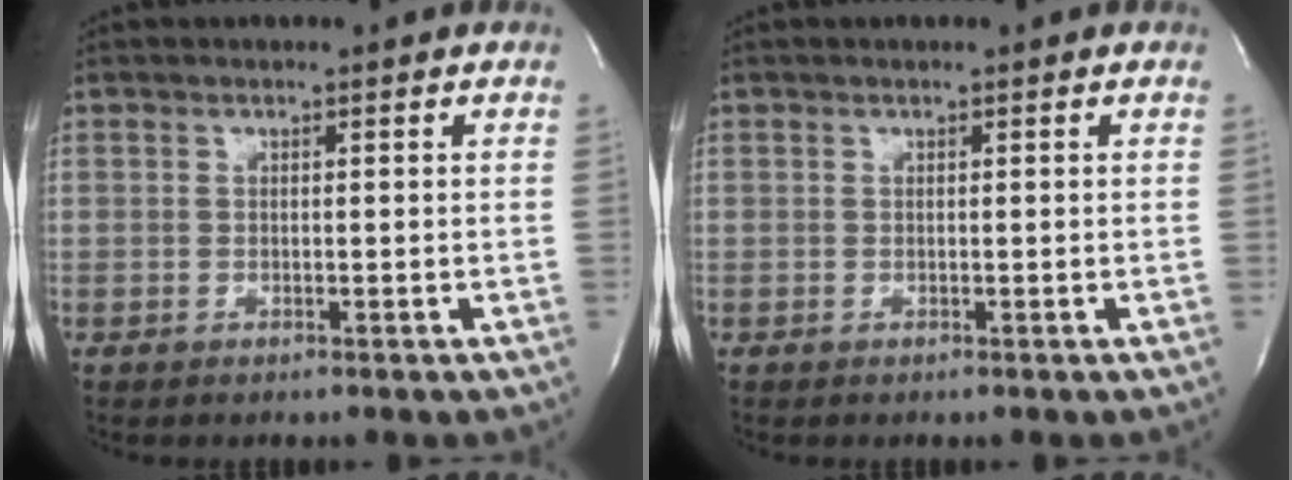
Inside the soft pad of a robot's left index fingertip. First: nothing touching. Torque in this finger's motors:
{"motor_torque": [0.34, -0.13, 0.01, -0.01]}